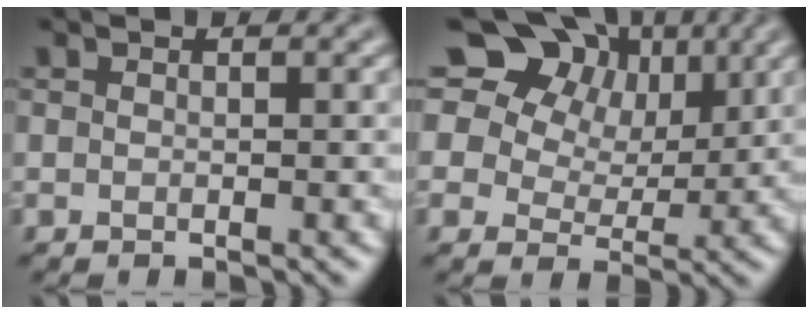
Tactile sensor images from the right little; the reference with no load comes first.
{"total": 12.9, "force": [6.8, 8.7, 6.6], "torque": [-0.143, 0.053, 0.107]}